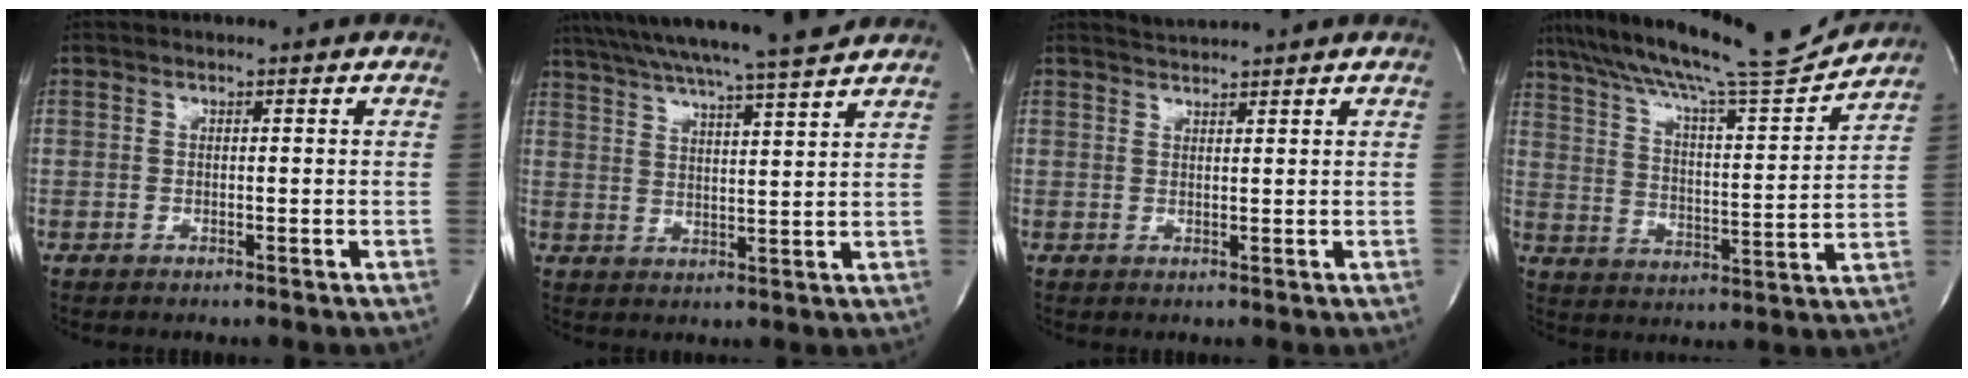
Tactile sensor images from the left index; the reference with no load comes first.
{"total": 18.2, "force": [16.2, -0.4, 8.2], "torque": [-0.149, 0.003, 0.238]}
{"total": 1.9, "force": [1.8, -0.7, -0.2], "torque": [-0.002, 0.002, 0.041]}
{"total": 18.6, "force": [16.6, 0.2, 8.3], "torque": [-0.147, -0.007, 0.259]}